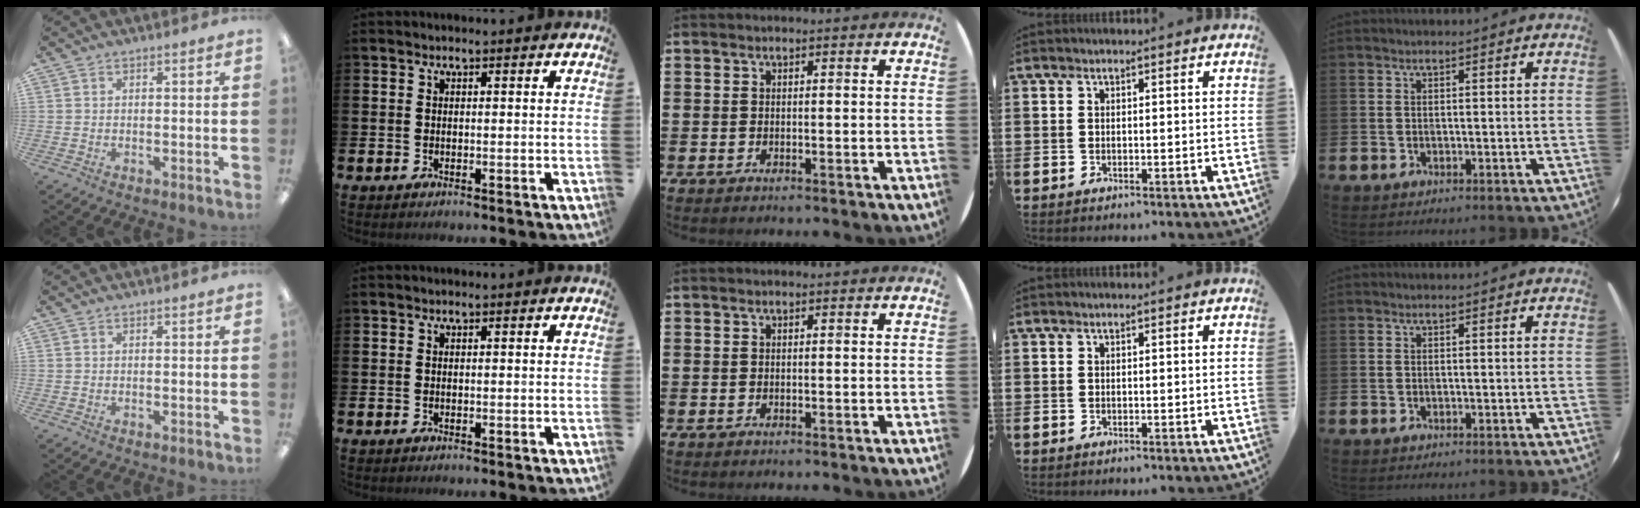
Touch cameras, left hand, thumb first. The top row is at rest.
{}